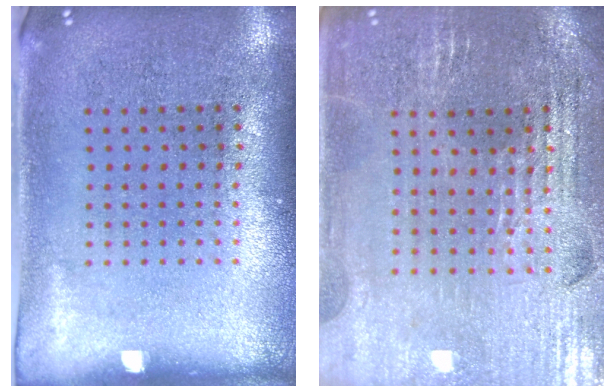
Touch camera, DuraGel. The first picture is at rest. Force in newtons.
{"total": 2.9, "press": 2.8, "slide": 0.5}